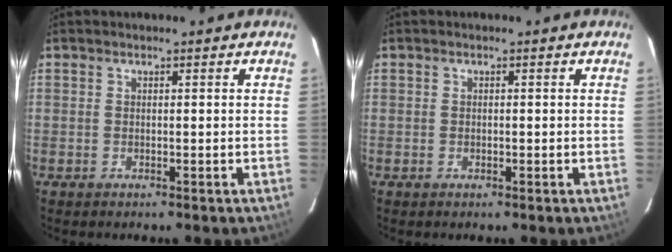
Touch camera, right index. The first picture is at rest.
{"total": 0.6, "force": [-0.1, 0.5, 0.2], "torque": [-0.002, 0.000, -0.002]}